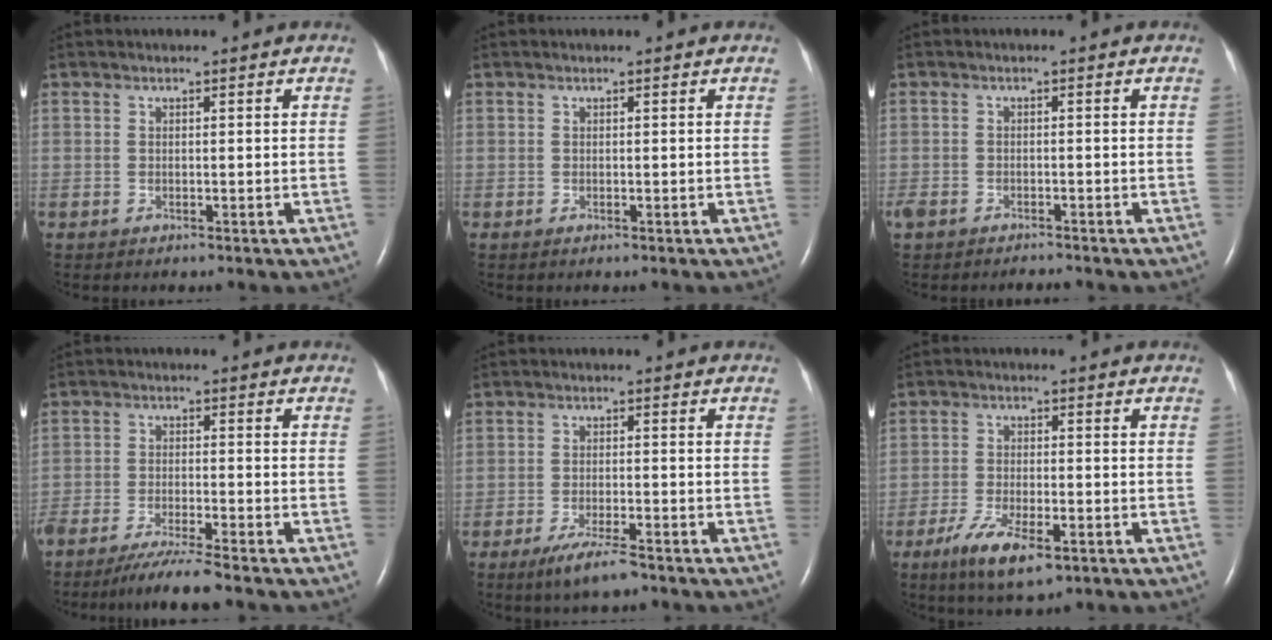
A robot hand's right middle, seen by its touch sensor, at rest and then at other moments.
{"total": 0.0}
{"total": 4.0, "force": [-3.3, 1.7, 1.5], "torque": [-0.035, -0.002, -0.056]}
{"total": 6.1, "force": [-5.2, -0.6, 3.1], "torque": [-0.055, -0.021, -0.092]}
{"total": 5.4, "force": [-3.9, 0.6, 3.7], "torque": [-0.079, -0.012, -0.066]}
{"total": 7.9, "force": [-4.4, 2.3, 6.1], "torque": [-0.116, -0.014, -0.071]}